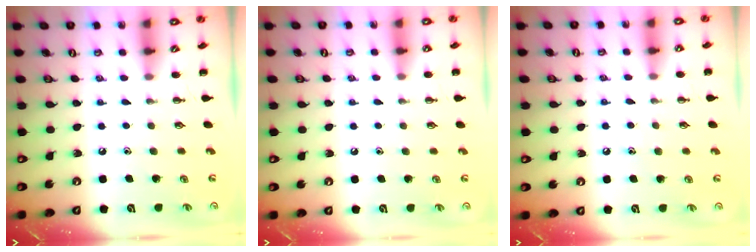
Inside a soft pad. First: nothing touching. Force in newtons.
{"total": 3.2, "press": 3.1, "slide": 1.1}
{"total": 5.4, "press": 5.2, "slide": 1.6}